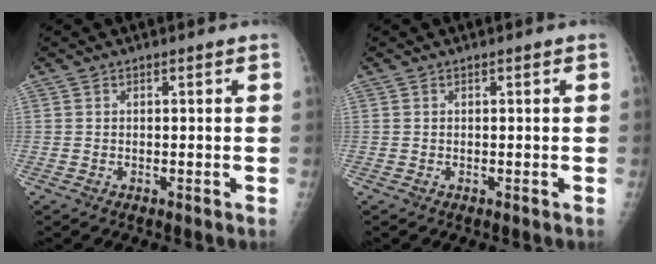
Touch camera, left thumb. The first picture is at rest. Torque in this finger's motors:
{"motor_torque": [0.00, 0.00, 0.00, 0.00, 0.00]}